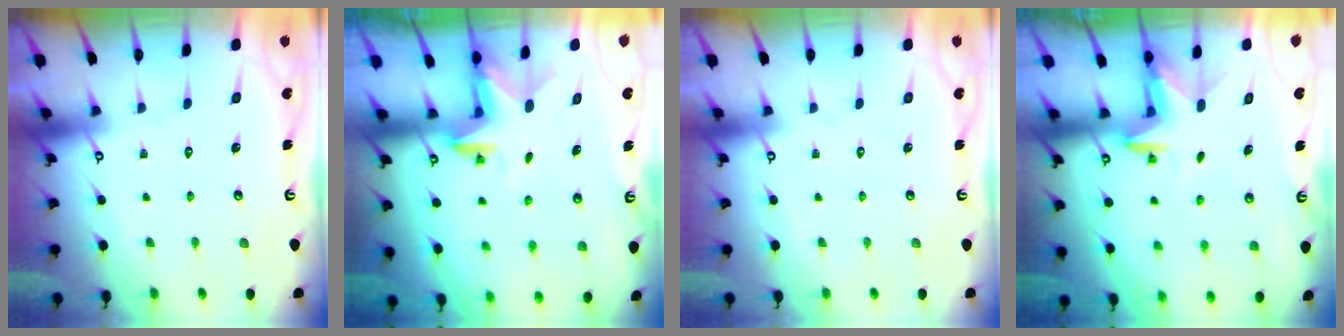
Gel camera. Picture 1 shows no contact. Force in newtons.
{"total": 2.8, "press": 2.8, "slide": 0.2}
{"total": 0.0}
{"total": 3.2, "press": 3.1, "slide": 0.8}